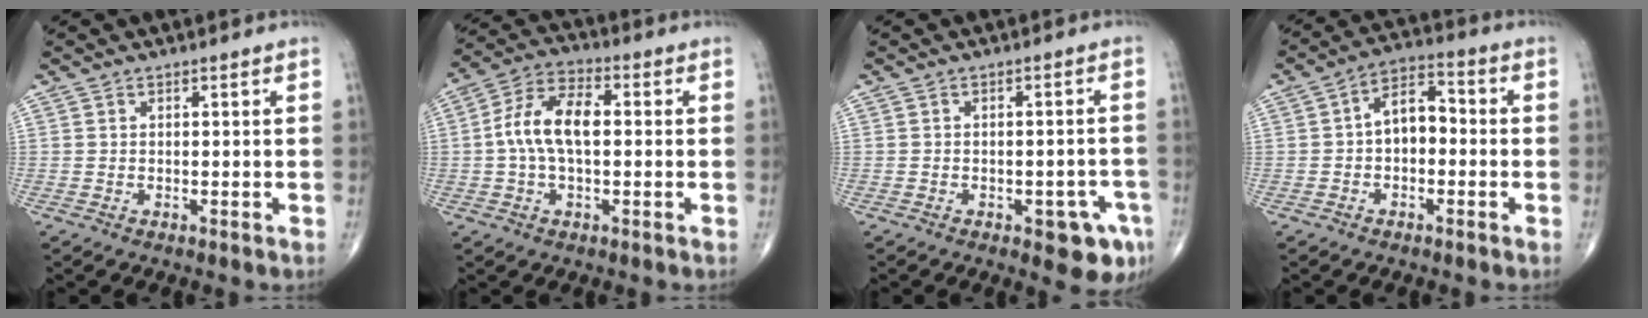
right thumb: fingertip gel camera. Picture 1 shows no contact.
{"total": 10.7, "force": [0.3, 5.7, 9.0], "torque": [-0.177, 0.028, -0.003]}
{"total": 7.1, "force": [-3.4, 2.9, 5.5], "torque": [-0.046, 0.013, -0.037]}
{"total": 7.5, "force": [-0.6, 4.7, 5.8], "torque": [-0.074, 0.031, -0.024]}